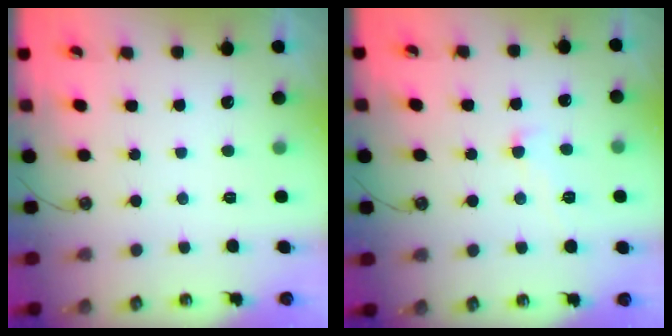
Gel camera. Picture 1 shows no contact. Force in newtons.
{"total": 1.3, "press": 1.2, "slide": 0.3}